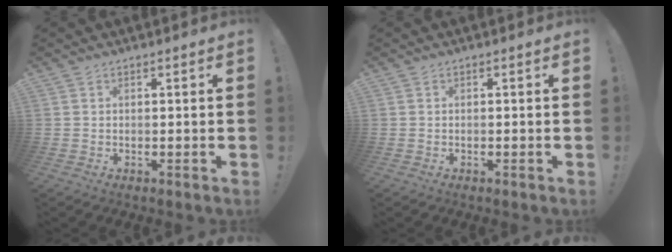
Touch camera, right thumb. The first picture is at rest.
{"total": 0.0}